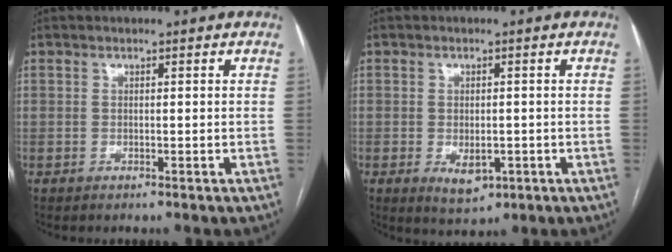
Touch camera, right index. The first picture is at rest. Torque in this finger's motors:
{"motor_torque": [0.42, 0.05, 0.28, 0.03]}